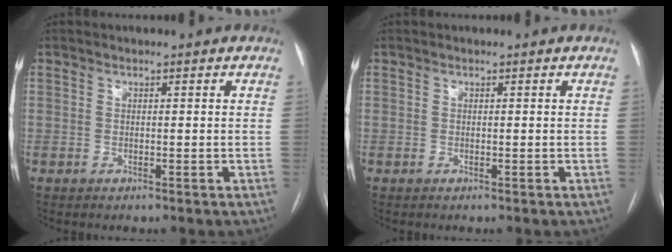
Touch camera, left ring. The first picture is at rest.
{"total": 0.0}